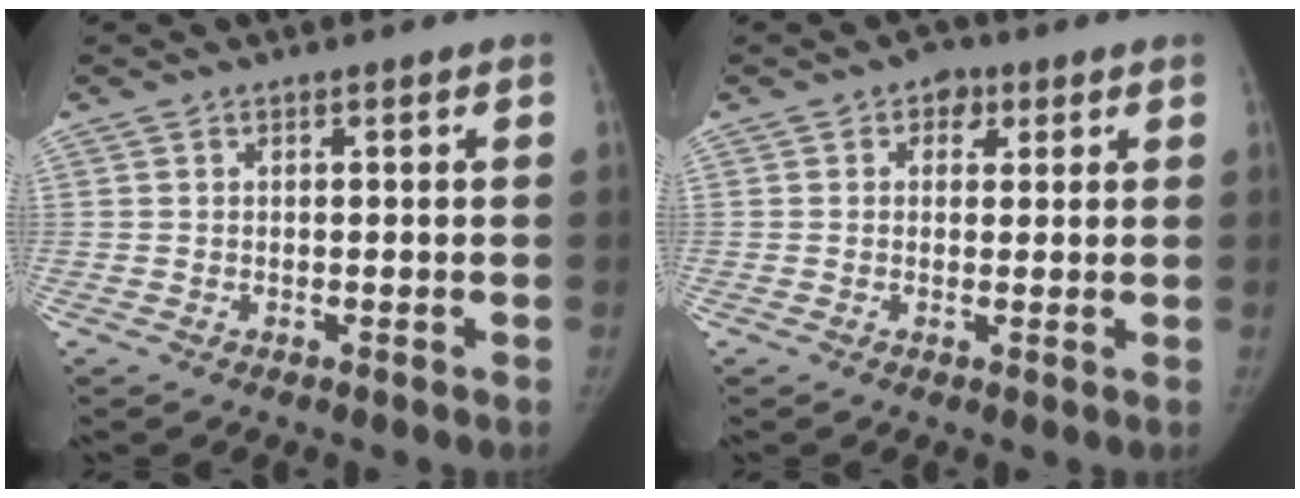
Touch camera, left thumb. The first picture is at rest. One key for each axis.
{"total": 3.6, "fx": 1.5, "fy": 2.8, "fz": 1.6, "tx": 0.005, "ty": -0.001, "tz": 0.016}